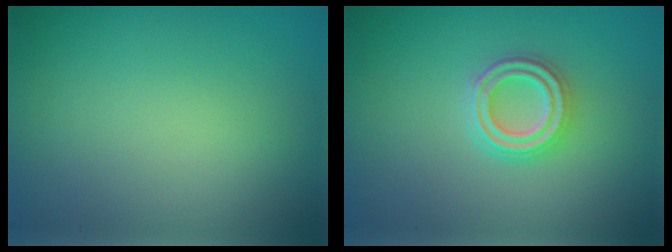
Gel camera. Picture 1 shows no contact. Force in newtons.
{"total": 2.9, "press": 2.5, "slide": 1.4}